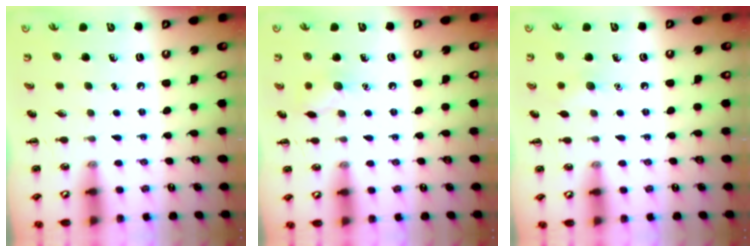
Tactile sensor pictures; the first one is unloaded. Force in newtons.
{"total": 6.9, "press": 6.8, "slide": 1.5}
{"total": 5.5, "press": 5.3, "slide": 1.6}